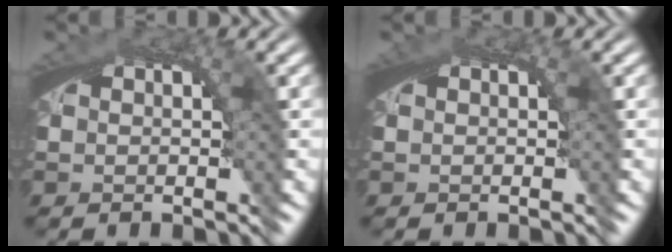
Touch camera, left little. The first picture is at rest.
{"total": 0.6, "force": [0.1, 0.3, 0.5], "torque": [-0.010, -0.002, 0.002]}